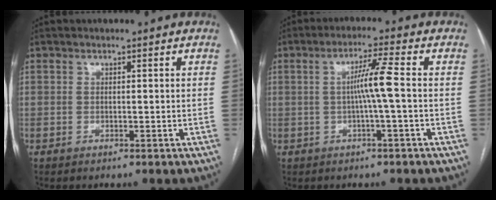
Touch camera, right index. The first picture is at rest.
{"total": 5.0, "force": [-0.2, -1.0, 4.9], "torque": [-0.087, 0.008, -0.001]}